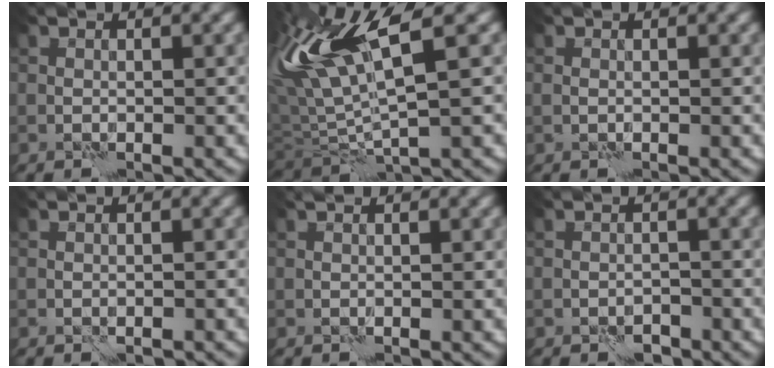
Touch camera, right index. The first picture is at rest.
{"total": 10.3, "force": [4.1, 2.9, 9.0], "torque": [-0.191, 0.019, 0.077]}
{"total": 0.0}
{"total": 1.0, "force": [-0.7, 0.2, 0.7], "torque": [-0.009, -0.001, -0.008]}
{"total": 1.2, "force": [1.1, 0.2, 0.5], "torque": [-0.012, -0.001, 0.009]}
{"total": 1.3, "force": [-1.0, 0.7, 0.4], "torque": [0.000, 0.004, -0.017]}